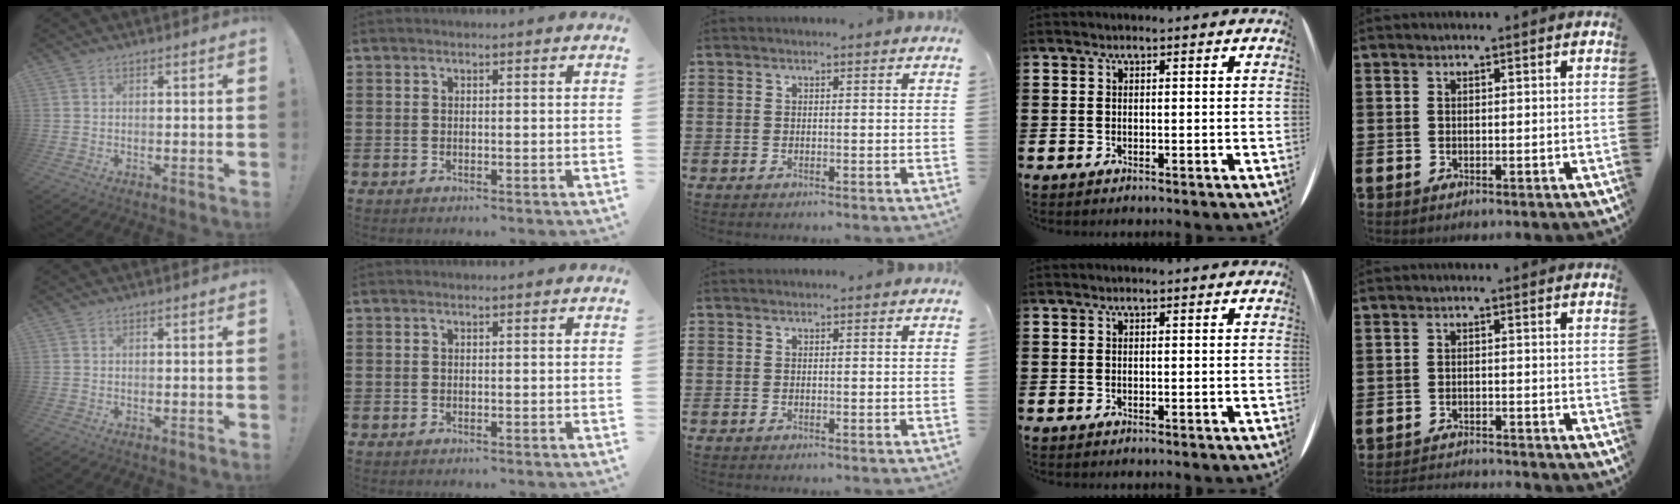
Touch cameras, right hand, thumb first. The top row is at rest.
{"little": {"total": 1.9, "force": [-1.9, -0.1, -0.1], "torque": [-0.003, 0.002, -0.041]}}